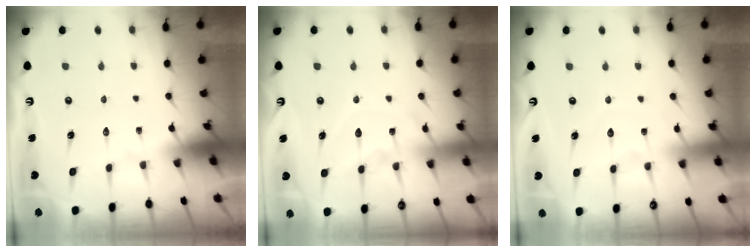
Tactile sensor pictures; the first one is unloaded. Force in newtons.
{"total": 9.2, "press": 9.1, "slide": 0.8}
{"total": 4.4, "press": 4.4, "slide": 0.5}